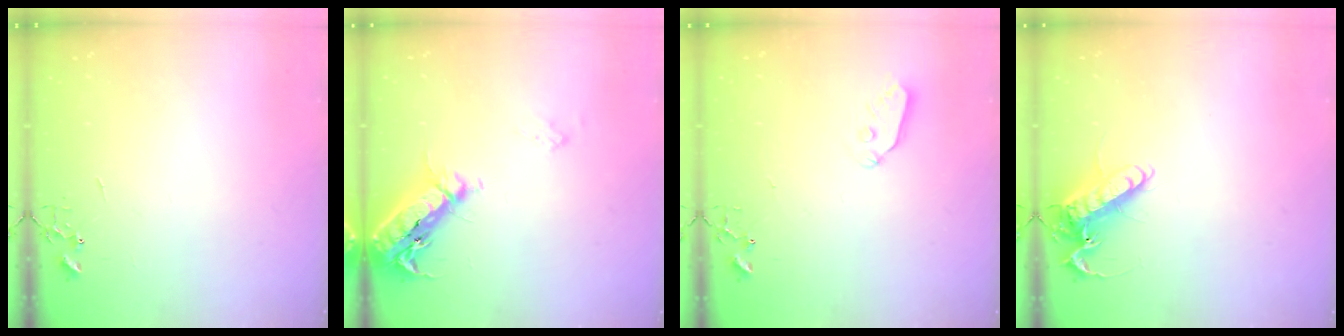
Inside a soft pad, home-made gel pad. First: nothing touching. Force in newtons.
{"total": 17.6, "press": 17.3, "slide": 3.5}
{"total": 6.4, "press": 6.4, "slide": 0.3}
{"total": 13.7, "press": 13.5, "slide": 2.3}